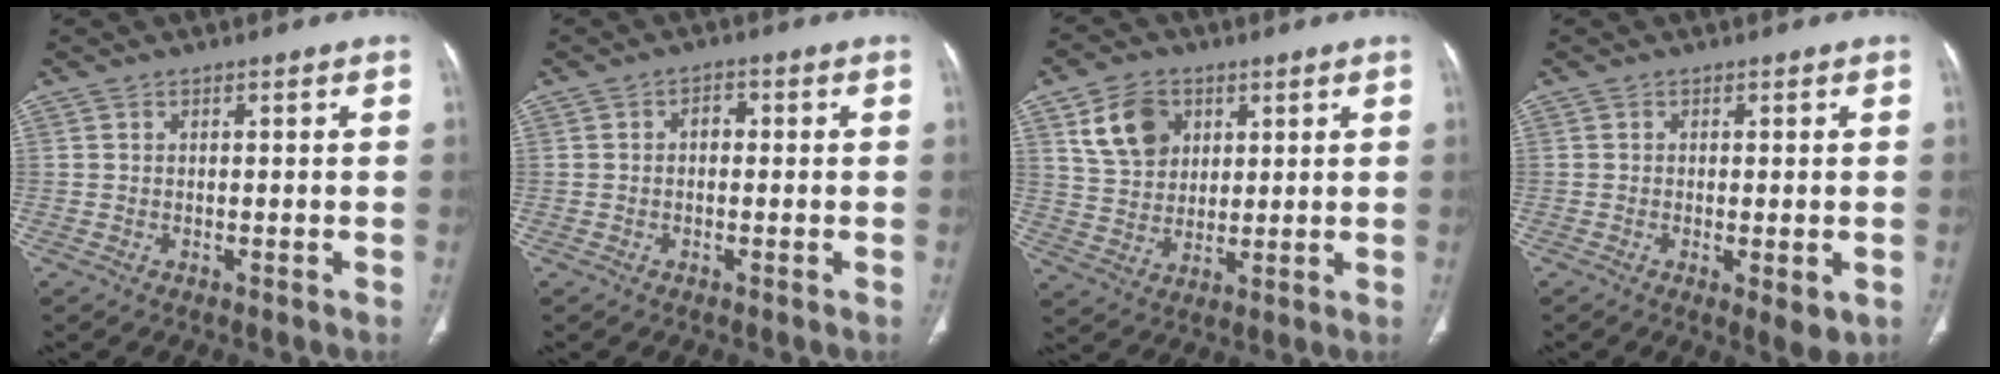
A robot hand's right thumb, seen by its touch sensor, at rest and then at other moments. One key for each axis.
{"total": 2.2, "fx": 0.0, "fy": 1.5, "fz": 1.6, "tx": -0.017, "ty": 0.010, "tz": -0.004}
{"total": 10.1, "fx": 4.3, "fy": 7.6, "fz": 5.1, "tx": -0.068, "ty": -0.011, "tz": 0.087}
{"total": 4.1, "fx": -1.1, "fy": 1.4, "fz": 3.7, "tx": -0.056, "ty": -0.012, "tz": -0.014}